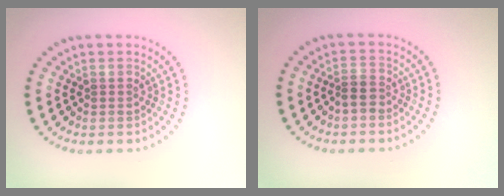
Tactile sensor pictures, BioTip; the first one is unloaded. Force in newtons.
{"total": 1.6, "press": 1.4, "slide": 0.8}